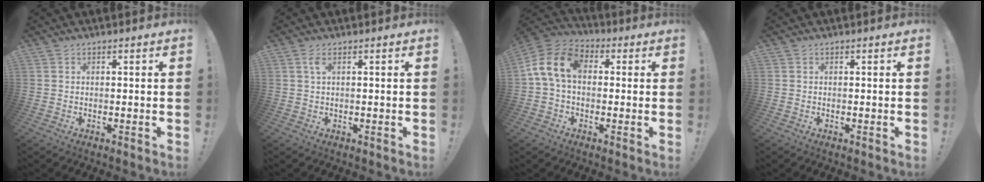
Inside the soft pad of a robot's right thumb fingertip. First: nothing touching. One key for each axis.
{"total": 2.0, "fx": 0.6, "fy": 0.3, "fz": 1.9, "tx": -0.044, "ty": 0.005, "tz": 0.010}
{"total": 12.8, "fx": 1.8, "fy": 8.4, "fz": 9.4, "tx": -0.179, "ty": 0.021, "tz": 0.037}
{"total": 0.0}